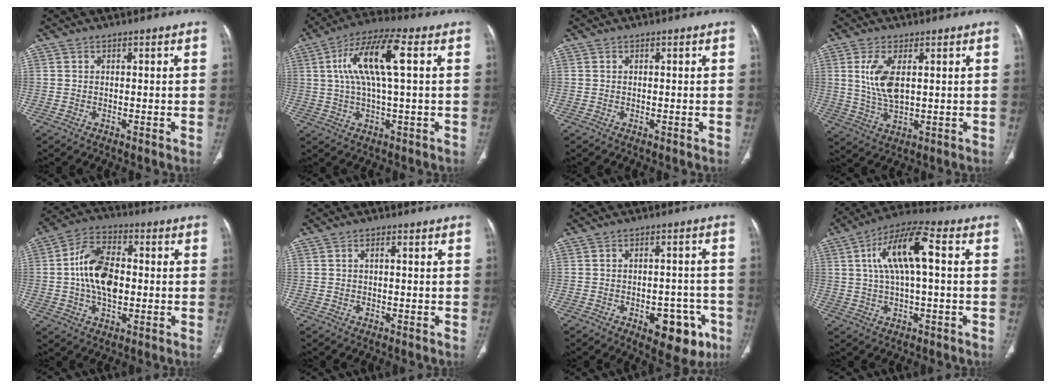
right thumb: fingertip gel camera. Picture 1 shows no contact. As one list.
[{"total": 12.8, "force": [2.9, 3.2, 12.0], "torque": [-0.251, 0.023, 0.048]}, {"total": 0.0}, {"total": 7.8, "force": [1.9, 3.5, 6.7], "torque": [-0.145, -0.012, 0.046]}, {"total": 12.6, "force": [-0.1, 7.5, 10.1], "torque": [-0.177, 0.018, -0.006]}, {"total": 1.0, "force": [0.1, 0.4, 0.9], "torque": [-0.020, 0.004, 0.001]}, {"total": 11.3, "force": [-5.1, 6.0, 8.1], "torque": [-0.066, 0.028, -0.055]}, {"total": 12.5, "force": [2.3, 4.2, 11.6], "torque": [-0.227, 0.031, 0.034]}]